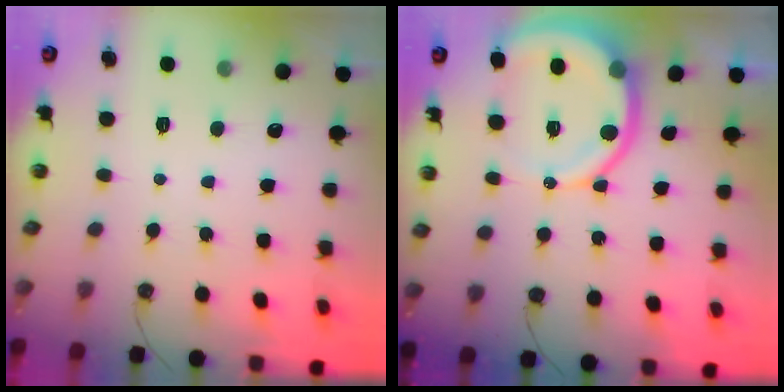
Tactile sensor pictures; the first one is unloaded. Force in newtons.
{"total": 12.3, "press": 12.2, "slide": 1.6}